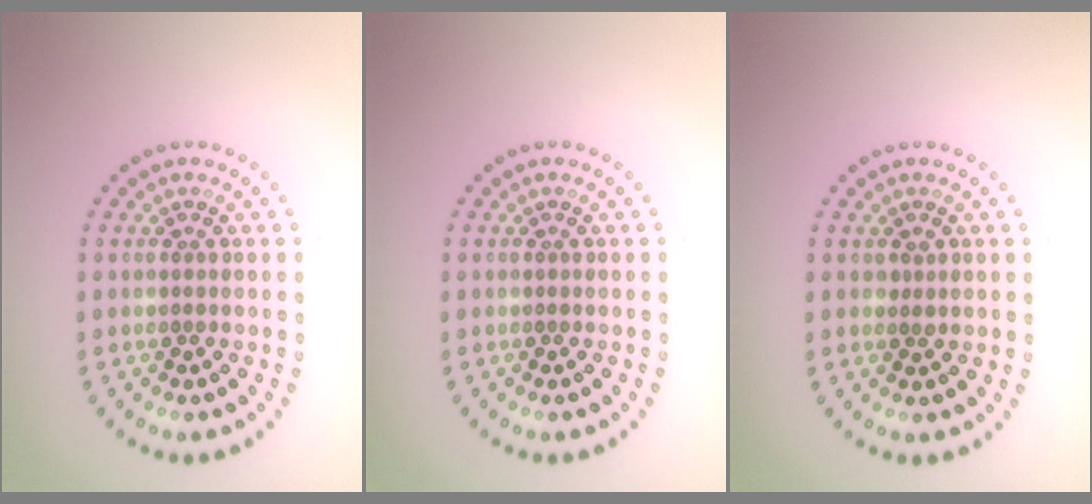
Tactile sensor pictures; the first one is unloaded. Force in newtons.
{"total": 0.0}
{"total": 0.5, "press": 0.5, "slide": 0.1}